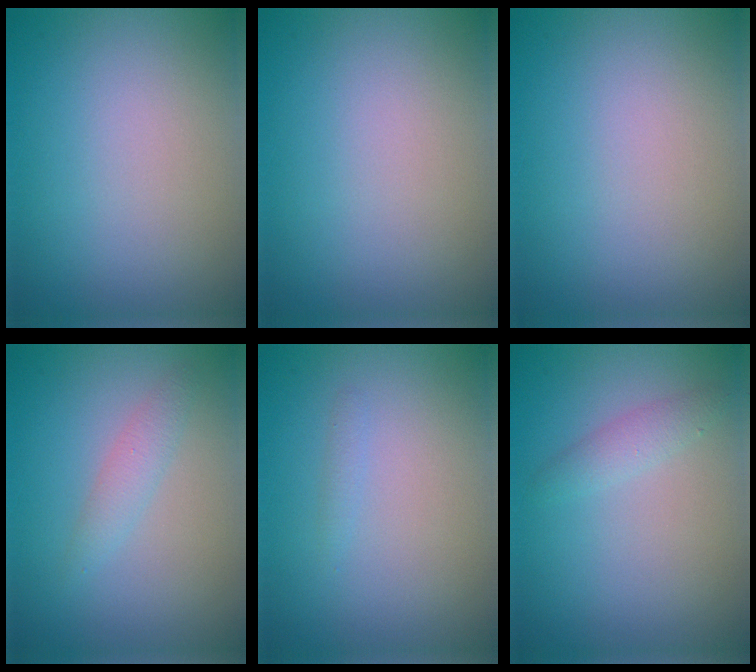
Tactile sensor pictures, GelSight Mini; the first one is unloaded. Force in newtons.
{"total": 0.0}
{"total": 0.0}
{"total": 1.6, "press": 1.6, "slide": 0.0}
{"total": 0.6, "press": 0.6, "slide": 0.0}
{"total": 1.4, "press": 1.4, "slide": 0.0}